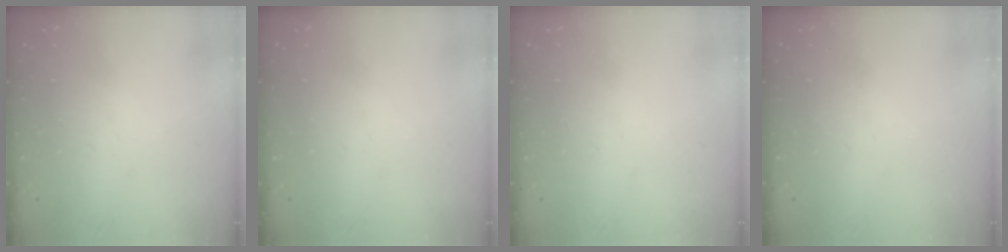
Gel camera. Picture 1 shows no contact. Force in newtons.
{"total": 0.0}
{"total": 0.0}
{"total": 0.0}